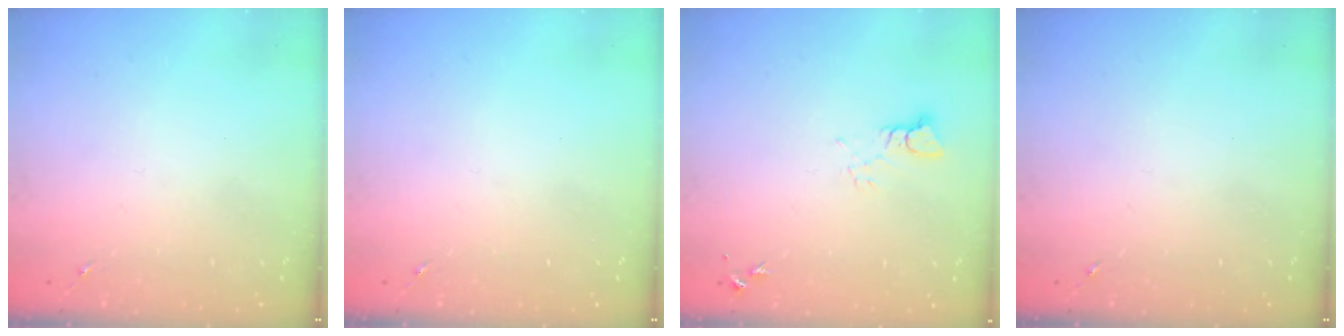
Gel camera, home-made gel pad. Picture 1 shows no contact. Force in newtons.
{"total": 0.0}
{"total": 3.3, "press": 3.3, "slide": 0.0}
{"total": 0.0}